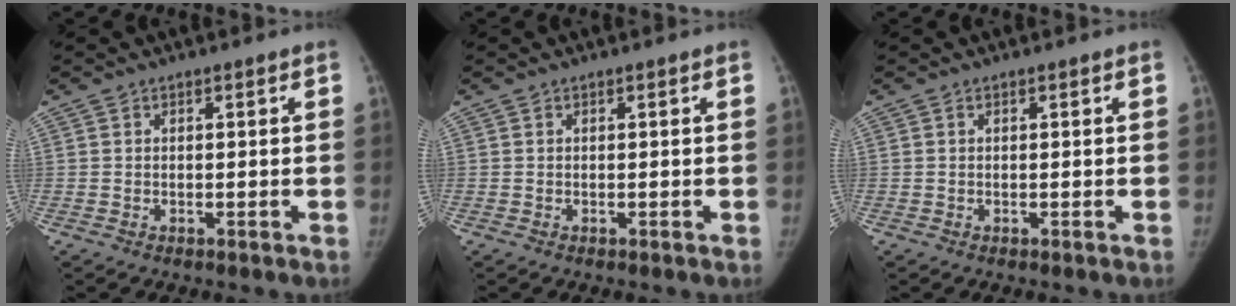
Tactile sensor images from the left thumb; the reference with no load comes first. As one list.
[{"total": 0.0}, {"total": 0.0}]